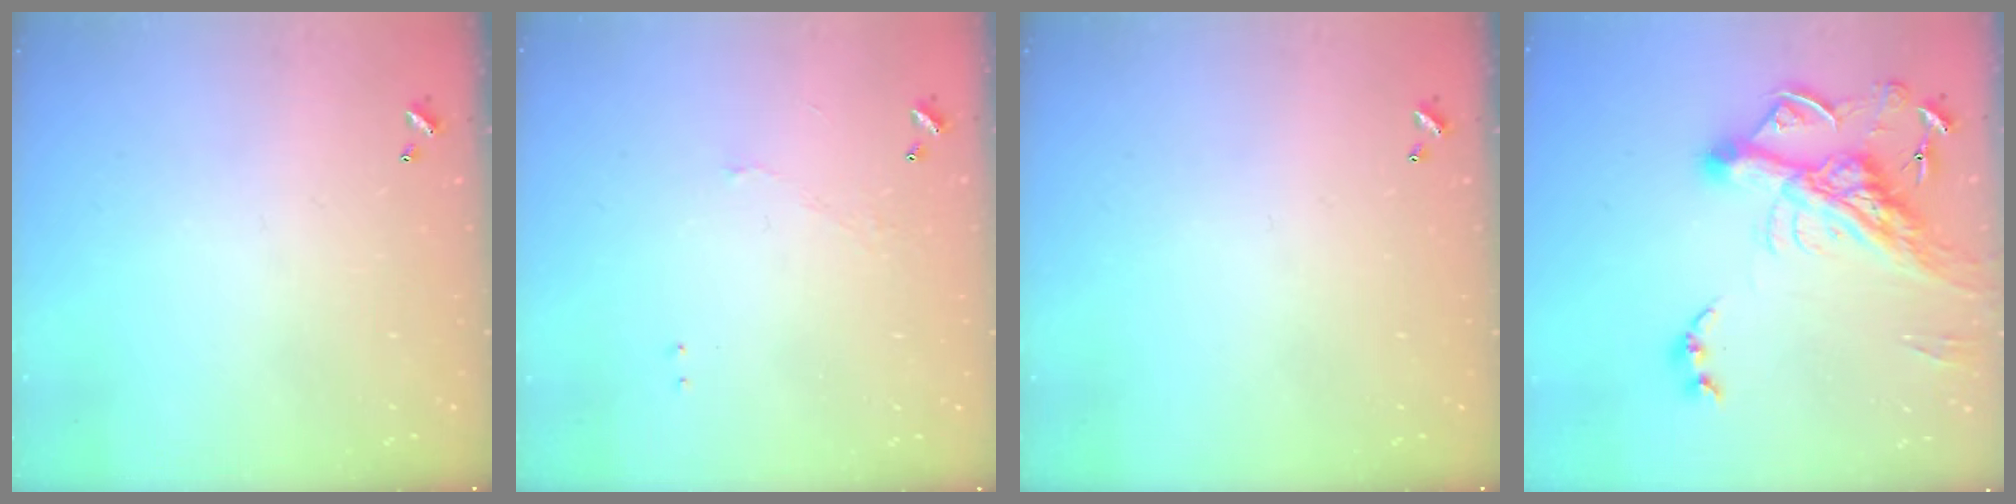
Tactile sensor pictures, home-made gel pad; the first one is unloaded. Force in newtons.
{"total": 1.4, "press": 1.3, "slide": 0.5}
{"total": 0.0}
{"total": 18.7, "press": 18.6, "slide": 2.4}